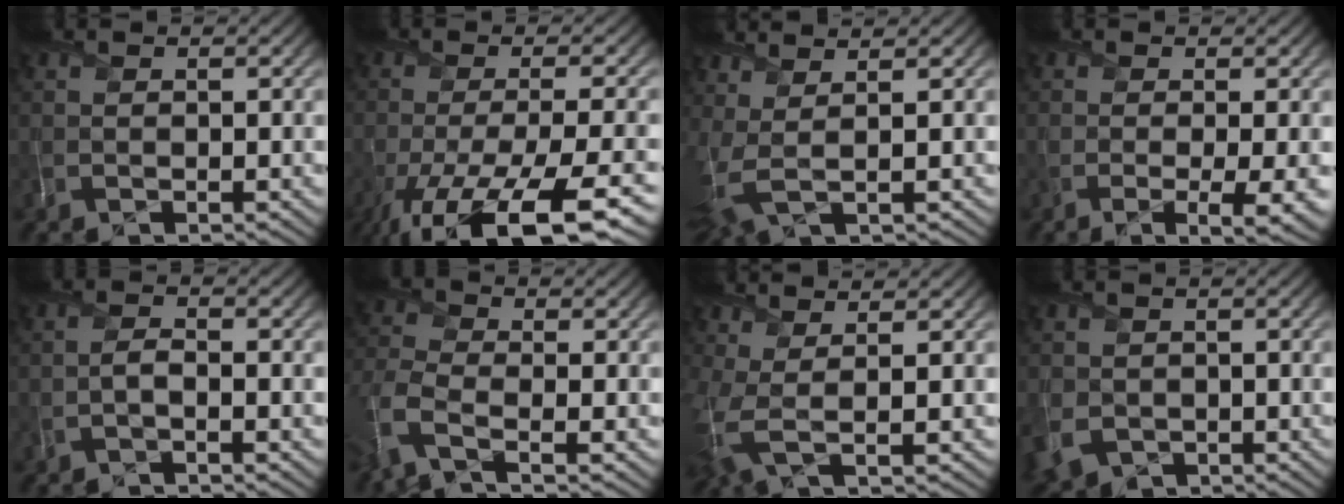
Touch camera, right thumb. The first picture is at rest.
{"total": 14.6, "force": [-8.4, 4.4, 11.1], "torque": [-0.213, -0.031, -0.126]}
{"total": 4.5, "force": [2.0, 1.2, 3.9], "torque": [-0.091, 0.007, 0.039]}
{"total": 4.8, "force": [-1.3, 0.8, 4.5], "torque": [-0.068, -0.003, -0.017]}
{"total": 1.2, "force": [-0.6, 0.2, 1.0], "torque": [-0.020, 0.007, -0.019]}
{"total": 6.1, "force": [-3.4, 2.3, 4.5], "torque": [-0.115, -0.014, -0.085]}
{"total": 4.5, "force": [0.9, 1.3, 4.2], "torque": [-0.099, 0.000, 0.010]}
{"total": 5.7, "force": [-2.1, 4.7, 2.5], "torque": [-0.063, -0.021, -0.035]}